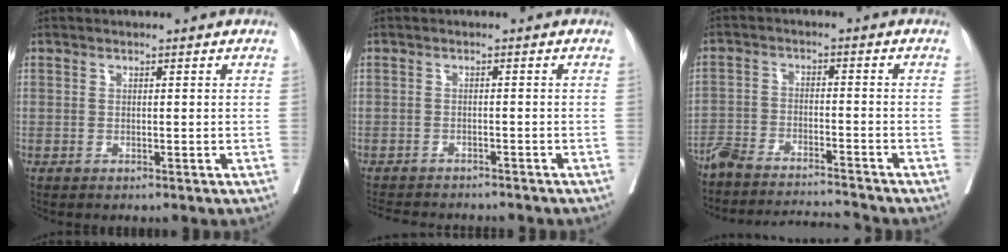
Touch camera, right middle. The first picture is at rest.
{"total": 9.9, "force": [-9.1, 2.1, 3.4], "torque": [-0.054, -0.008, -0.119]}
{"total": 11.3, "force": [-11.1, -0.1, 2.3], "torque": [-0.034, 0.010, -0.179]}